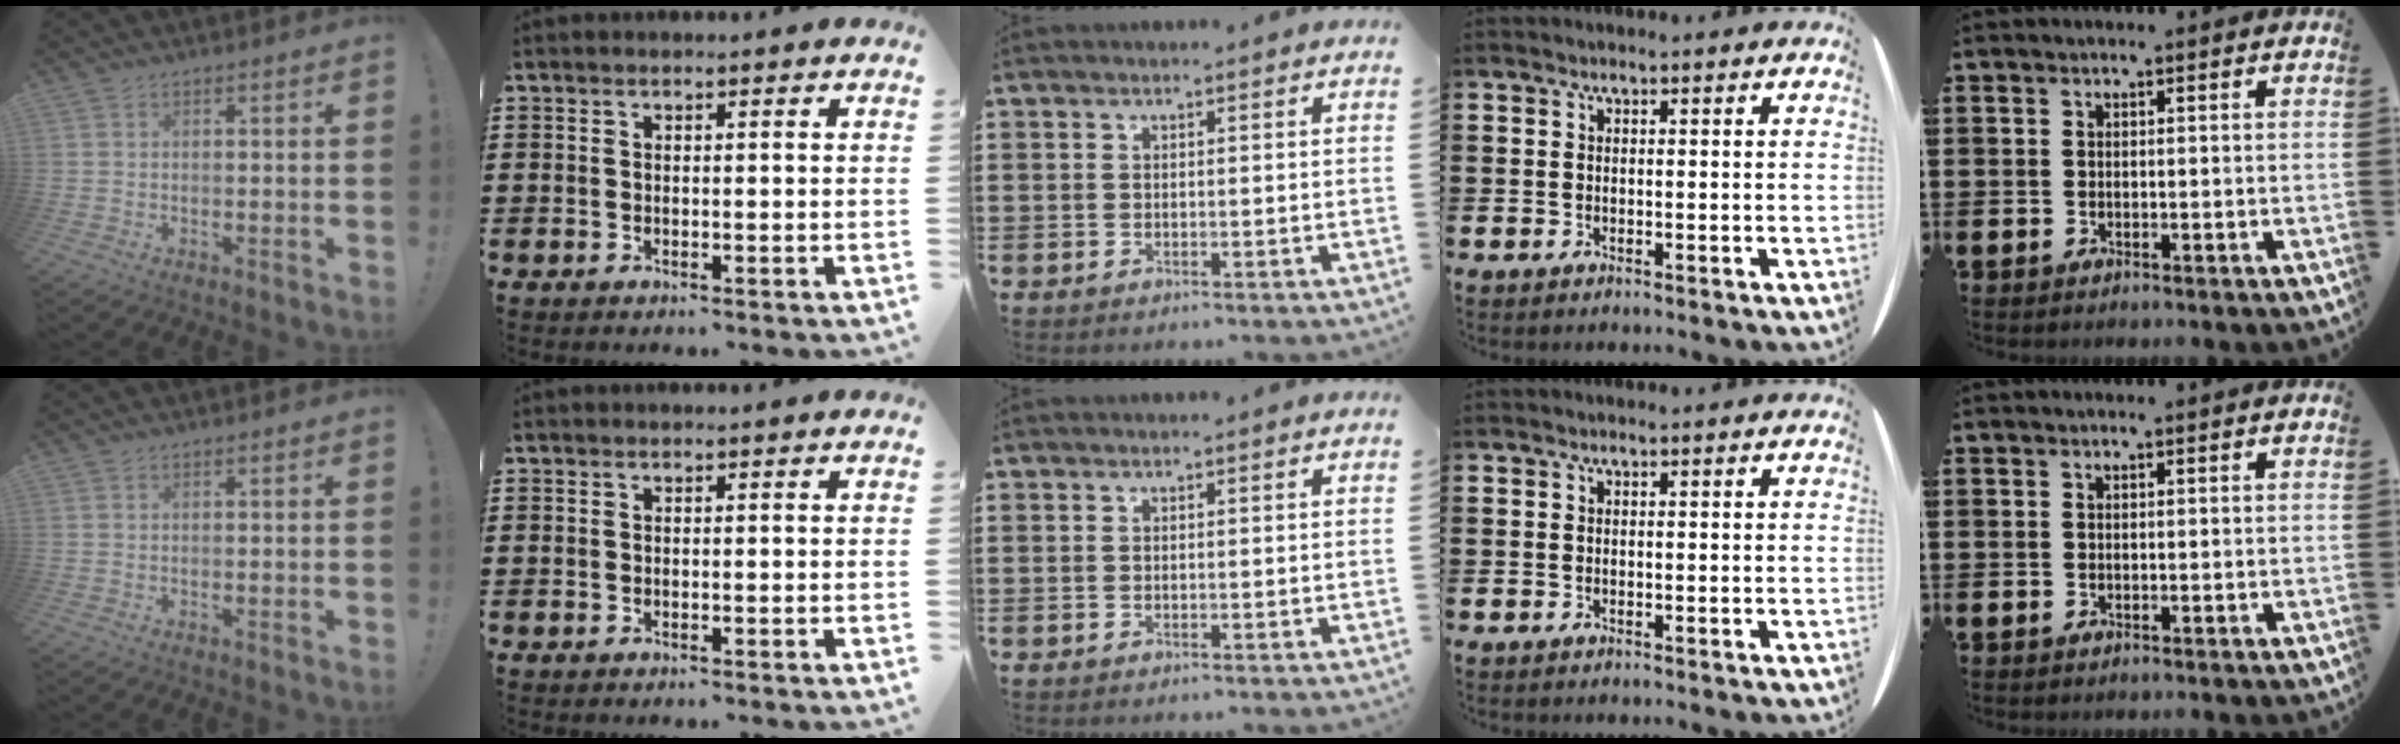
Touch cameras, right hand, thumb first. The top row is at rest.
{}